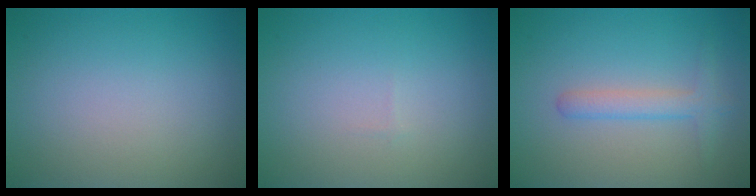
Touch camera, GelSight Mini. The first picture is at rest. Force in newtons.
{"total": 0.0}
{"total": 2.2, "press": 2.2, "slide": 0.1}